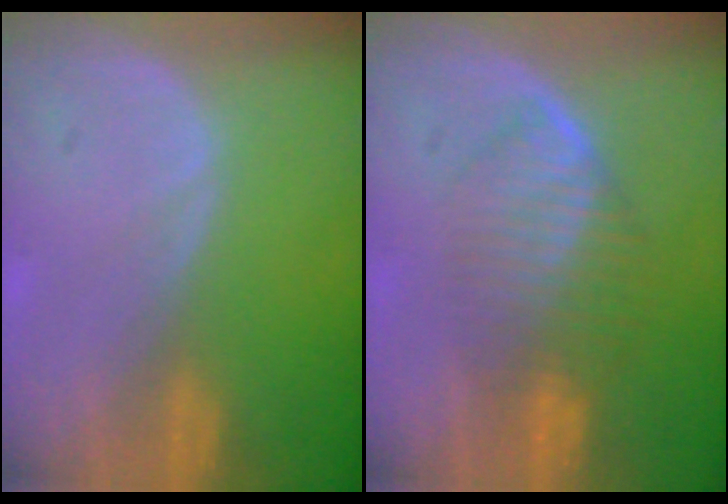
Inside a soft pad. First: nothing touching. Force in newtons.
{"total": 6.5, "press": 6.2, "slide": 1.8}